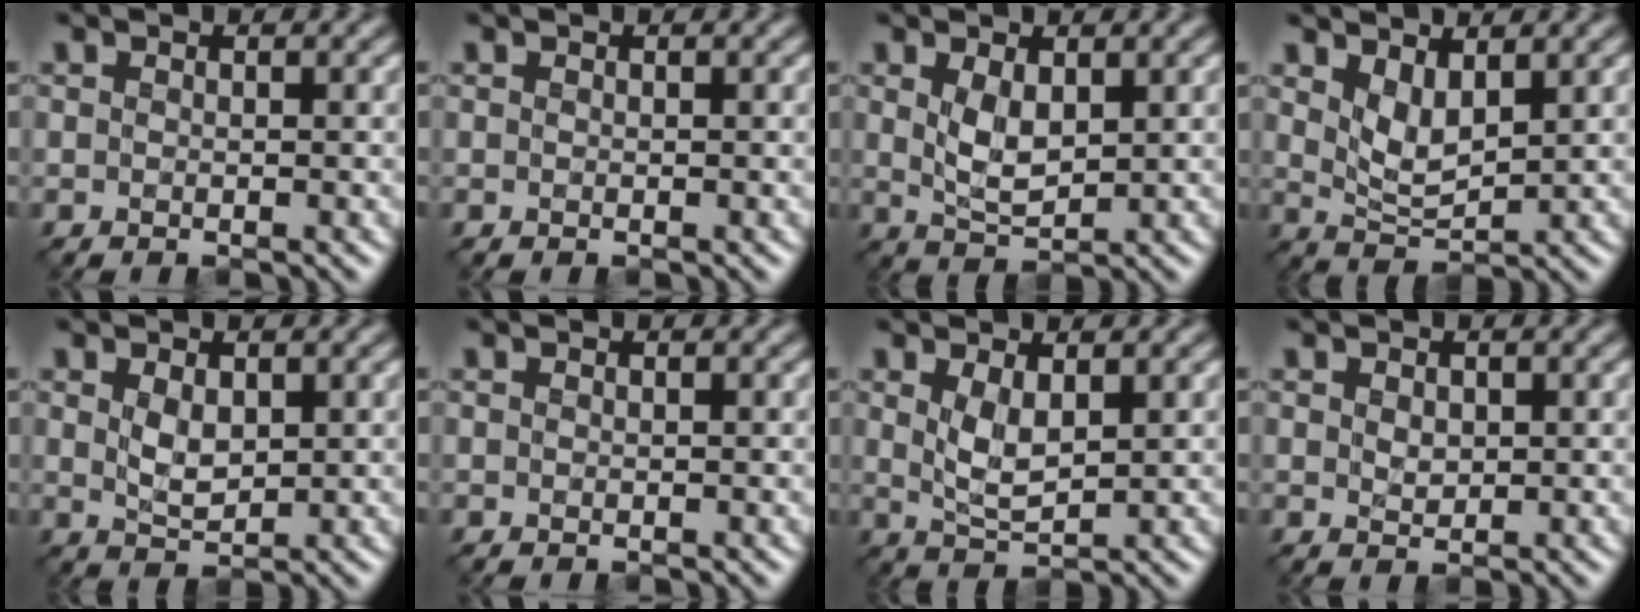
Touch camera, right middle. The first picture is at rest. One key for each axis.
{"total": 0.0}
{"total": 2.6, "fx": 0.9, "fy": 1.3, "fz": 2.0, "tx": -0.046, "ty": -0.001, "tz": 0.024}
{"total": 2.6, "fx": 1.5, "fy": 1.1, "fz": 1.8, "tx": -0.038, "ty": -0.006, "tz": 0.036}
{"total": 2.0, "fx": 0.7, "fy": 1.2, "fz": 1.5, "tx": -0.033, "ty": 0.000, "tz": 0.020}
{"total": 0.0}
{"total": 2.4, "fx": 1.0, "fy": 0.9, "fz": 2.0, "tx": -0.044, "ty": -0.001, "tz": 0.026}
{"total": 0.9, "fx": 0.4, "fy": 0.7, "fz": 0.5, "tx": -0.007, "ty": 0.002, "tz": 0.010}